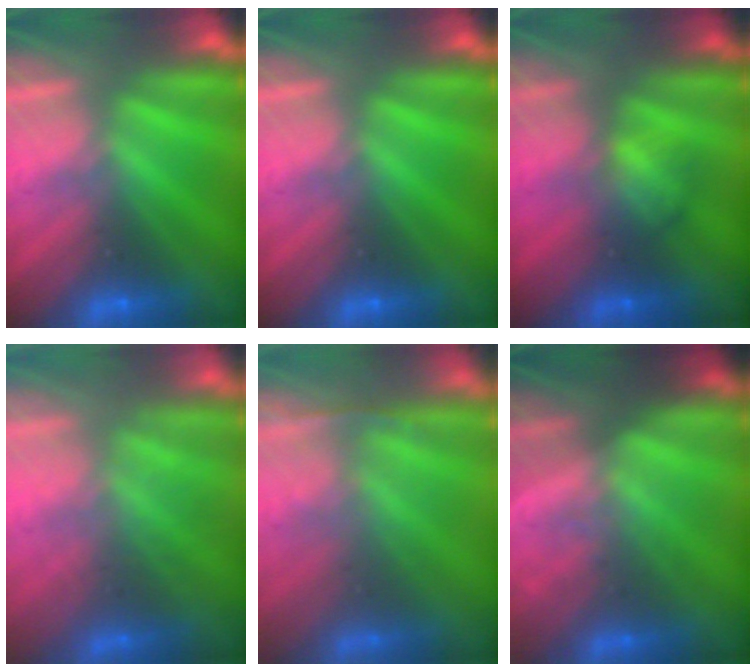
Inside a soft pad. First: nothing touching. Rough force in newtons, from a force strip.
{"total": 0.0}
{"total": 2.0}
{"total": 2.2}
{"total": 1.2}
{"total": 1.4}